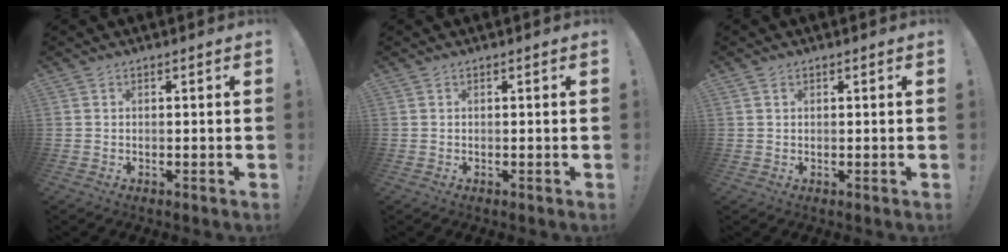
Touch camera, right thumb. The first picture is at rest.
{"total": 0.0}
{"total": 0.6, "force": [0.4, 0.3, 0.4], "torque": [-0.003, -0.001, 0.006]}